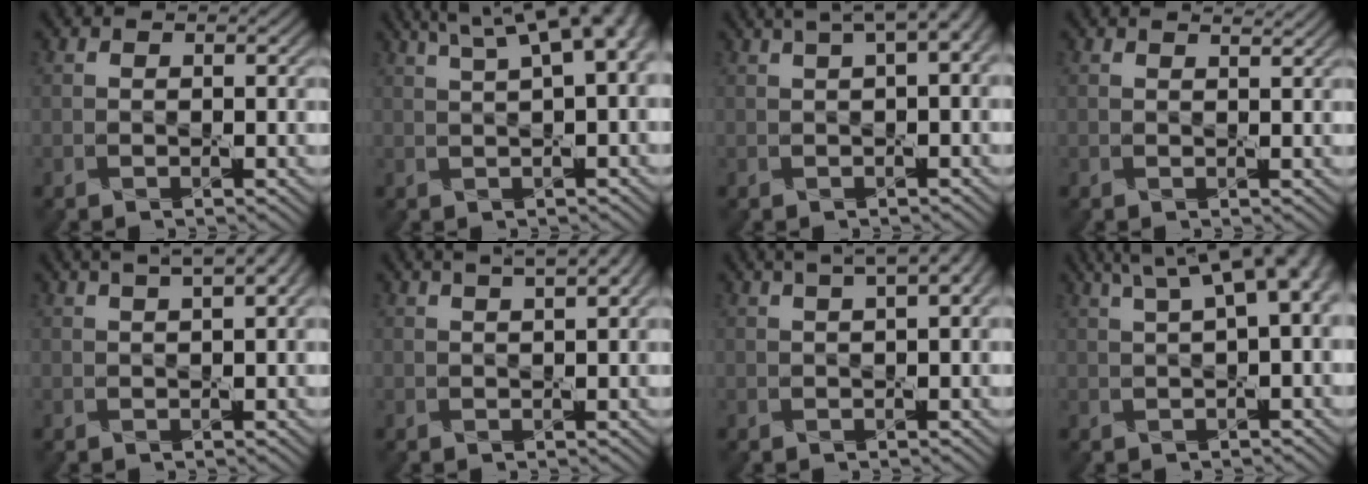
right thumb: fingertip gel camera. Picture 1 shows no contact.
{"total": 9.9, "force": [4.4, 2.9, 8.4], "torque": [-0.110, 0.036, 0.054]}
{"total": 7.6, "force": [3.2, 2.6, 6.4], "torque": [-0.079, 0.030, 0.034]}
{"total": 1.2, "force": [1.1, 0.0, 0.4], "torque": [-0.013, -0.005, 0.012]}
{"total": 7.5, "force": [3.5, 2.6, 6.1], "torque": [-0.068, 0.041, 0.032]}
{"total": 5.8, "force": [3.0, 1.8, 4.7], "torque": [-0.055, 0.034, 0.019]}
{"total": 8.9, "force": [4.0, 3.4, 7.2], "torque": [-0.080, 0.047, 0.038]}
{"total": 9.2, "force": [3.6, 2.9, 7.9], "torque": [-0.100, 0.033, 0.050]}